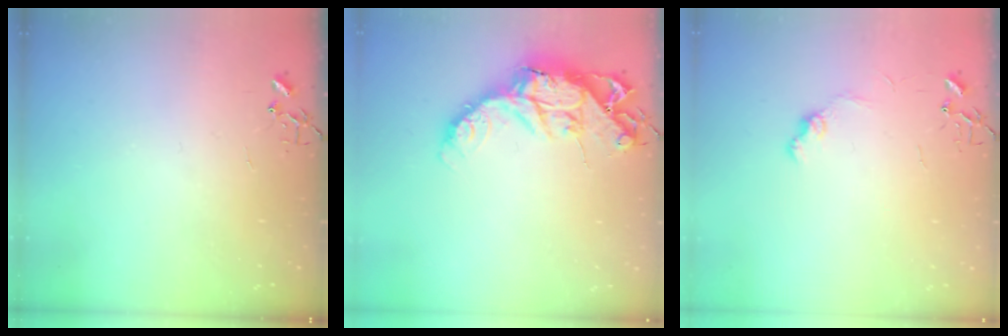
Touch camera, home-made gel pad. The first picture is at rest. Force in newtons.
{"total": 15.7, "press": 15.7, "slide": 1.3}
{"total": 8.7, "press": 8.7, "slide": 0.7}